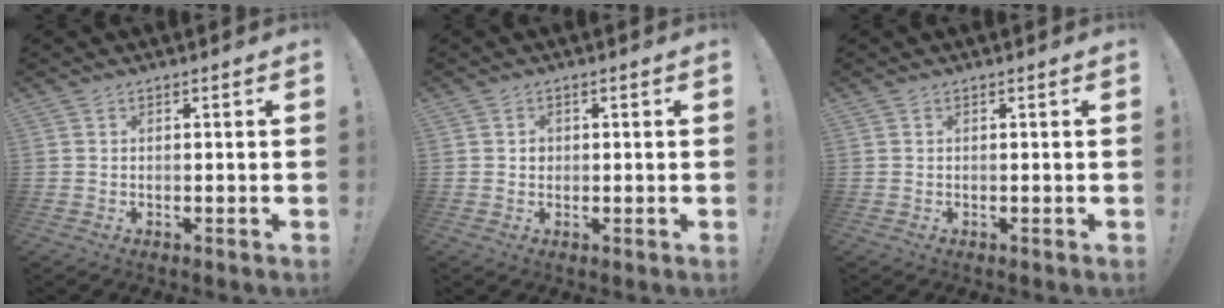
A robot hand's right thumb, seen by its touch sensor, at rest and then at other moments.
{"total": 1.7, "force": [0.1, 1.6, 0.6], "torque": [-0.004, 0.002, 0.000]}
{"total": 0.0}